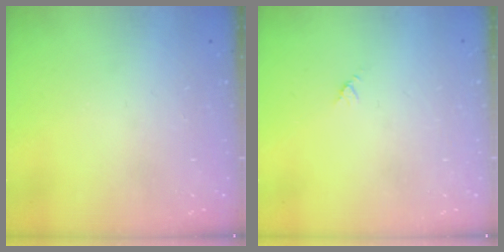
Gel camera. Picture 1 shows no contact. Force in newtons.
{"total": 2.9, "press": 2.9, "slide": 0.3}